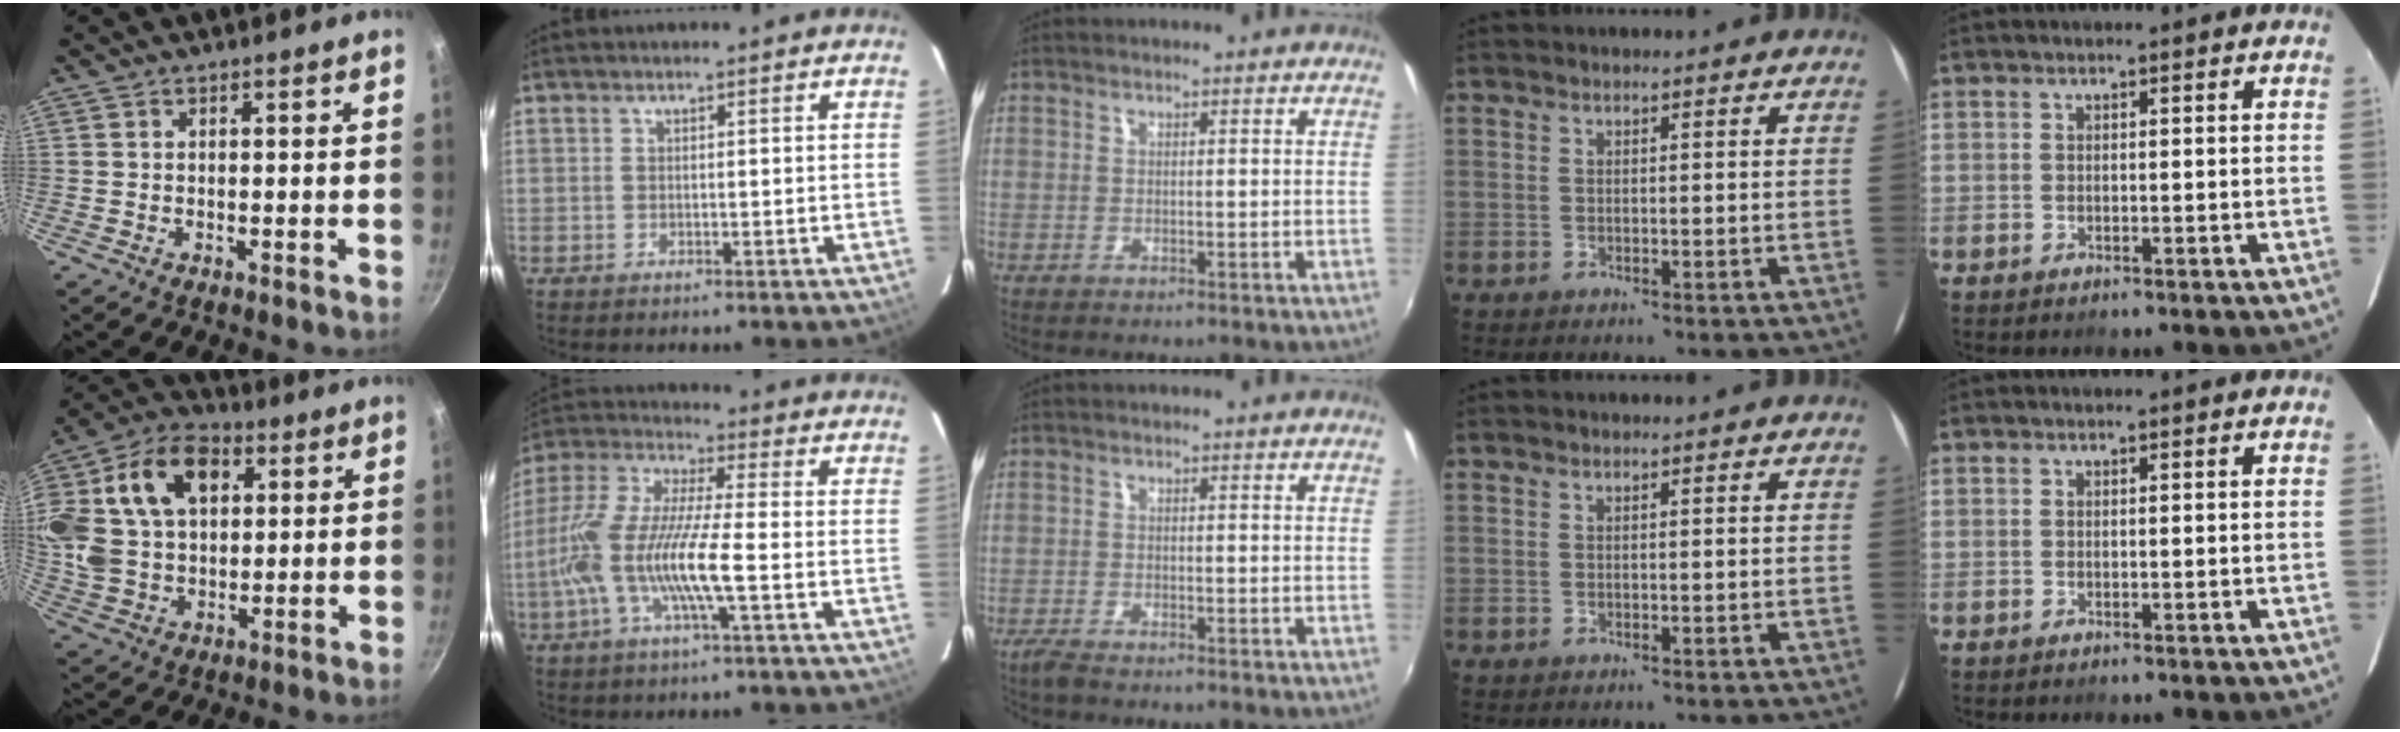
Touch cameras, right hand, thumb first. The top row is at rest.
{"thumb": {"total": 25.6, "force": [7.3, 17.6, 17.1], "torque": [-0.352, 0.023, 0.125]}, "index": {"total": 14.6, "force": [-4.1, 1.4, 13.9], "torque": [-0.281, -0.004, -0.083]}, "middle": {"total": 2.1, "force": [-1.9, 0.1, 1.0], "torque": [-0.028, -0.006, -0.039]}}